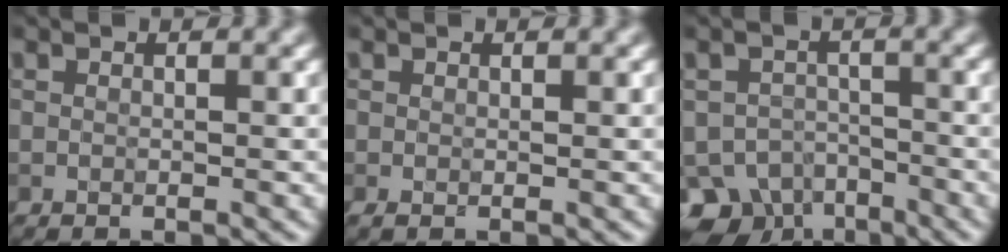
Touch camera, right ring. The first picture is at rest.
{"total": 0.0}
{"total": 6.7, "force": [-5.0, 4.0, 1.9], "torque": [-0.016, -0.013, -0.080]}